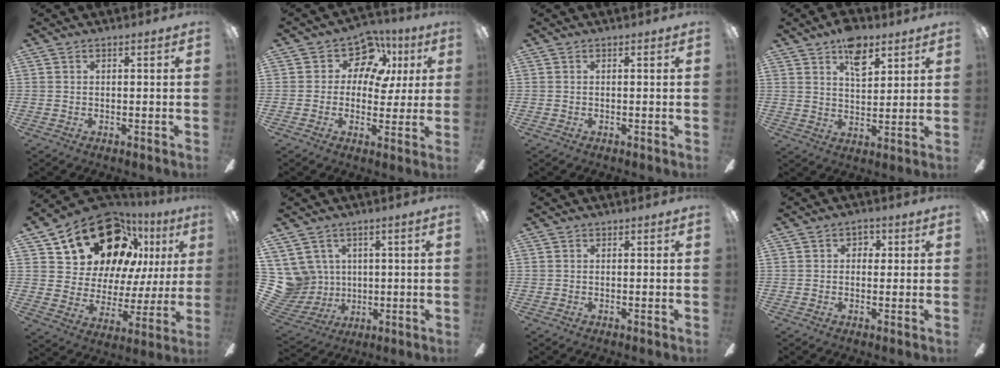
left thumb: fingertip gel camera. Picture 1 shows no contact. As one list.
[{"total": 11.3, "force": [5.1, 8.2, 5.8], "torque": [-0.083, -0.024, 0.094]}, {"total": 0.0}, {"total": 9.2, "force": [5.8, 4.8, 5.4], "torque": [-0.071, -0.021, 0.099]}, {"total": 22.6, "force": [14.4, 13.5, 11.0], "torque": [-0.178, -0.081, 0.274]}, {"total": 10.5, "force": [2.9, 9.7, 2.6], "torque": [-0.109, -0.022, 0.062]}, {"total": 0.0}, {"total": 2.8, "force": [0.7, 2.2, 1.6], "torque": [-0.007, 0.001, 0.005]}]